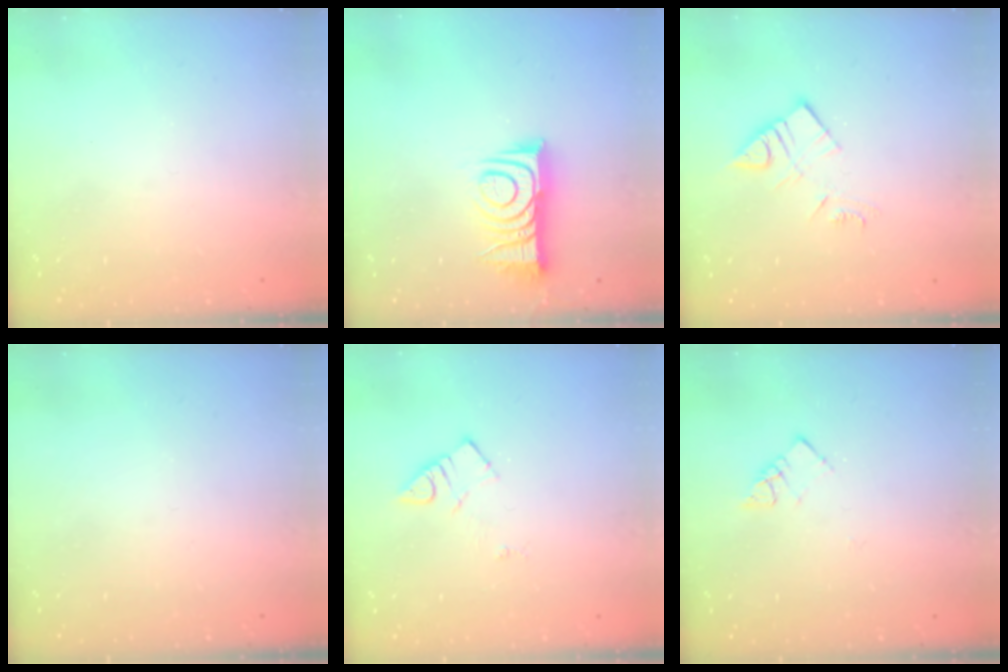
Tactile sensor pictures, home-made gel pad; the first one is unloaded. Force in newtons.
{"total": 10.8, "press": 10.8, "slide": 0.3}
{"total": 8.9, "press": 8.9, "slide": 0.5}
{"total": 0.0}
{"total": 4.2, "press": 4.1, "slide": 0.6}
{"total": 4.2, "press": 4.2, "slide": 0.4}